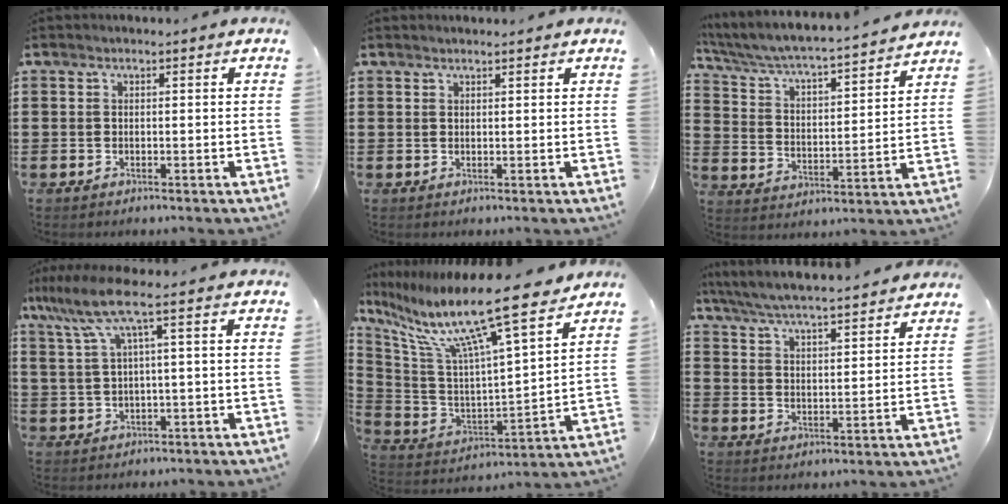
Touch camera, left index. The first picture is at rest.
{"total": 0.8, "force": [0.8, 0.1, 0.0], "torque": [-0.003, 0.000, 0.015]}
{"total": 4.2, "force": [3.9, 0.1, 1.6], "torque": [-0.053, -0.038, 0.056]}
{"total": 7.1, "force": [2.1, 0.8, 6.8], "torque": [-0.159, -0.013, 0.027]}
{"total": 13.3, "force": [9.9, 0.0, 8.9], "torque": [-0.196, -0.074, 0.158]}
{"total": 5.7, "force": [5.5, -0.2, 1.5], "torque": [-0.054, -0.038, 0.093]}